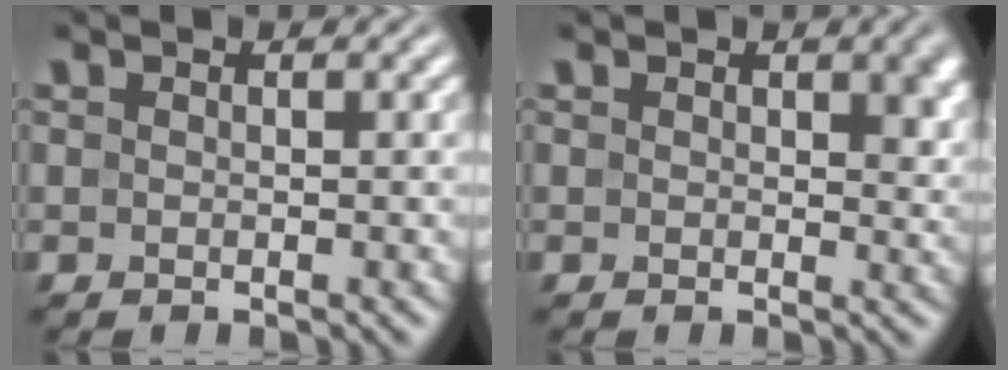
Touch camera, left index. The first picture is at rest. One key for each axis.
{"total": 3.3, "fx": 1.0, "fy": 1.9, "fz": 2.5, "tx": -0.026, "ty": -0.002, "tz": 0.012}